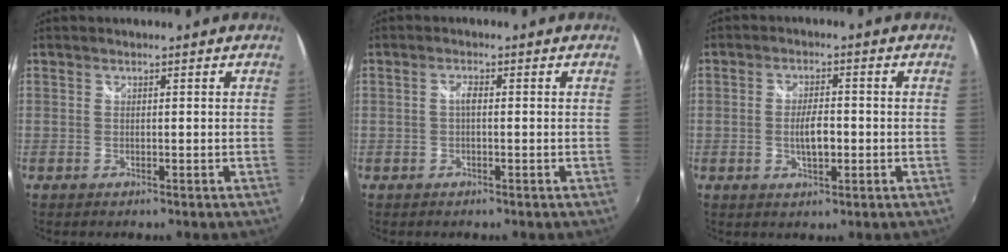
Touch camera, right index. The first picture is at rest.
{"total": 1.4, "force": [-0.2, 0.5, 1.3], "torque": [-0.024, 0.005, -0.006]}
{"total": 4.8, "force": [-0.9, 1.8, 4.3], "torque": [-0.083, 0.000, -0.013]}